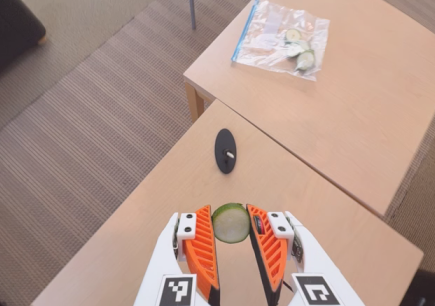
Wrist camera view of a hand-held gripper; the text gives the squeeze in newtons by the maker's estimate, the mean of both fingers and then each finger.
{"total": 8.4, "left": 8.1, "right": 8.7}